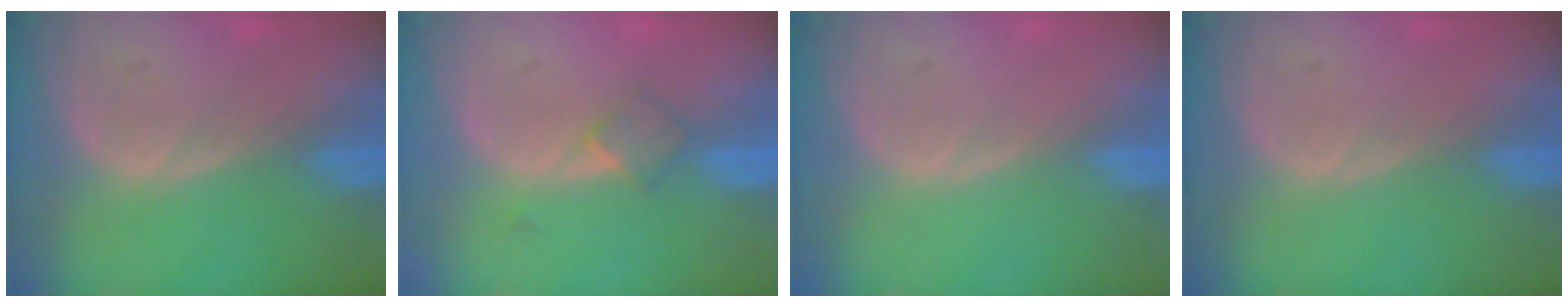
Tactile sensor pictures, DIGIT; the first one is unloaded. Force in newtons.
{"total": 2.7, "press": 2.4, "slide": 1.1}
{"total": 0.0}
{"total": 0.0}